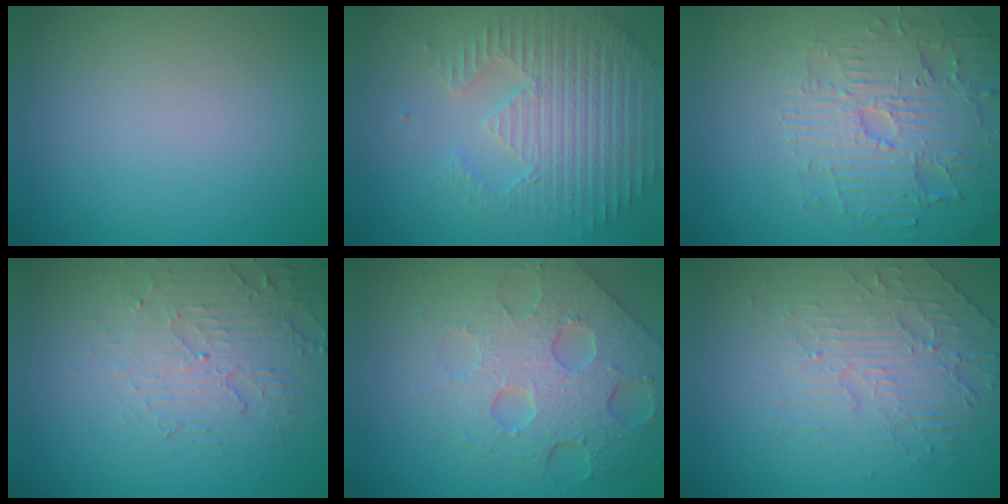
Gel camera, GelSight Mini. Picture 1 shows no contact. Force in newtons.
{"total": 4.4, "press": 4.2, "slide": 1.4}
{"total": 4.8, "press": 4.7, "slide": 0.6}
{"total": 4.9, "press": 3.4, "slide": 3.6}
{"total": 6.8, "press": 5.4, "slide": 4.2}
{"total": 4.6, "press": 3.2, "slide": 3.2}